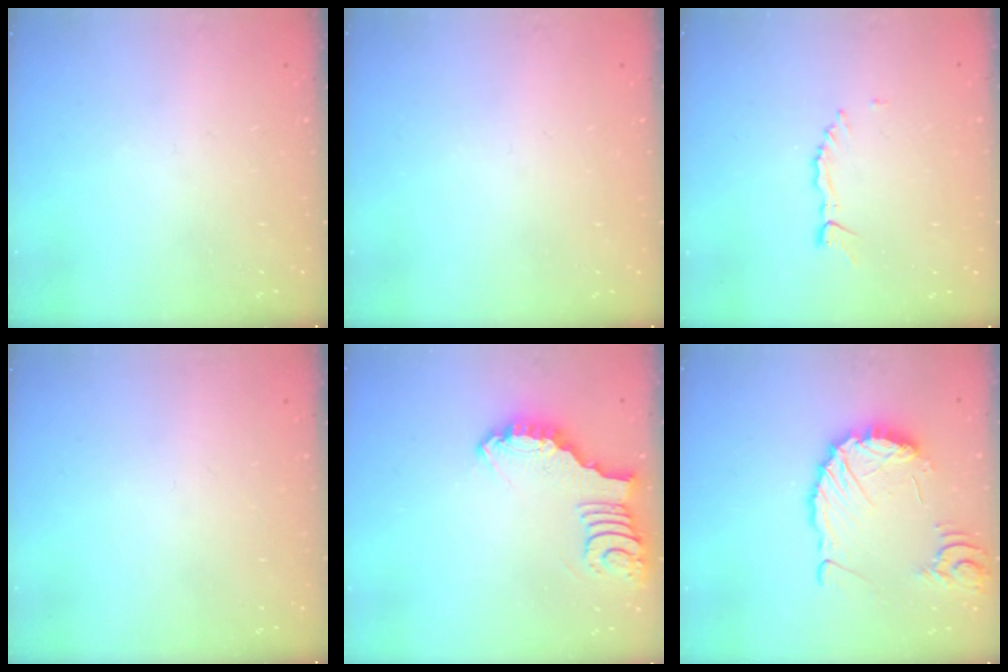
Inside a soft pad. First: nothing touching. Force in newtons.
{"total": 0.0}
{"total": 1.7, "press": 1.7, "slide": 0.2}
{"total": 0.0}
{"total": 3.8, "press": 3.8, "slide": 0.1}
{"total": 10.3, "press": 10.2, "slide": 1.4}